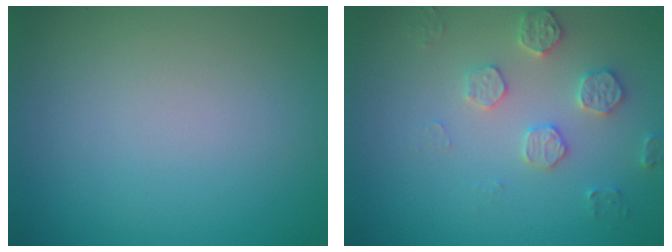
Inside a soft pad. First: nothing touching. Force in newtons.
{"total": 2.7, "press": 2.7, "slide": 0.5}